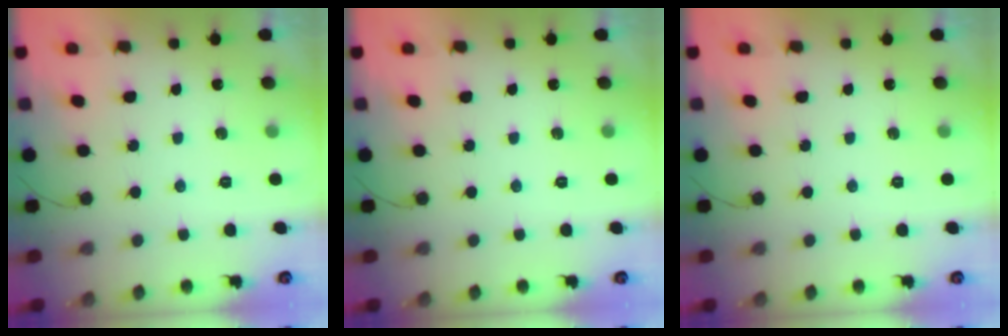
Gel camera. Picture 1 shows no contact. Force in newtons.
{"total": 0.0}
{"total": 0.0}